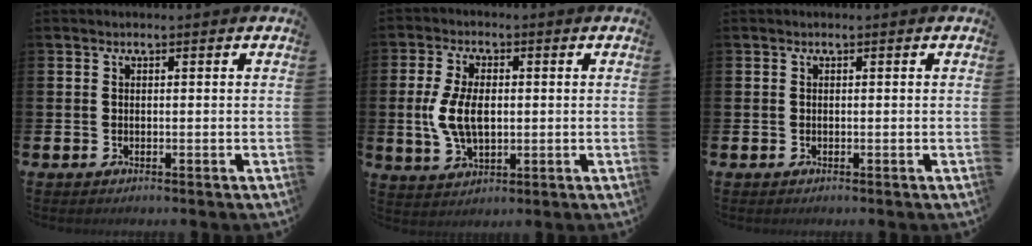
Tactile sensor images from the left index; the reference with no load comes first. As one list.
[{"total": 7.0, "force": [0.3, 4.0, 5.8], "torque": [-0.115, 0.000, -0.001]}, {"total": 0.0}]